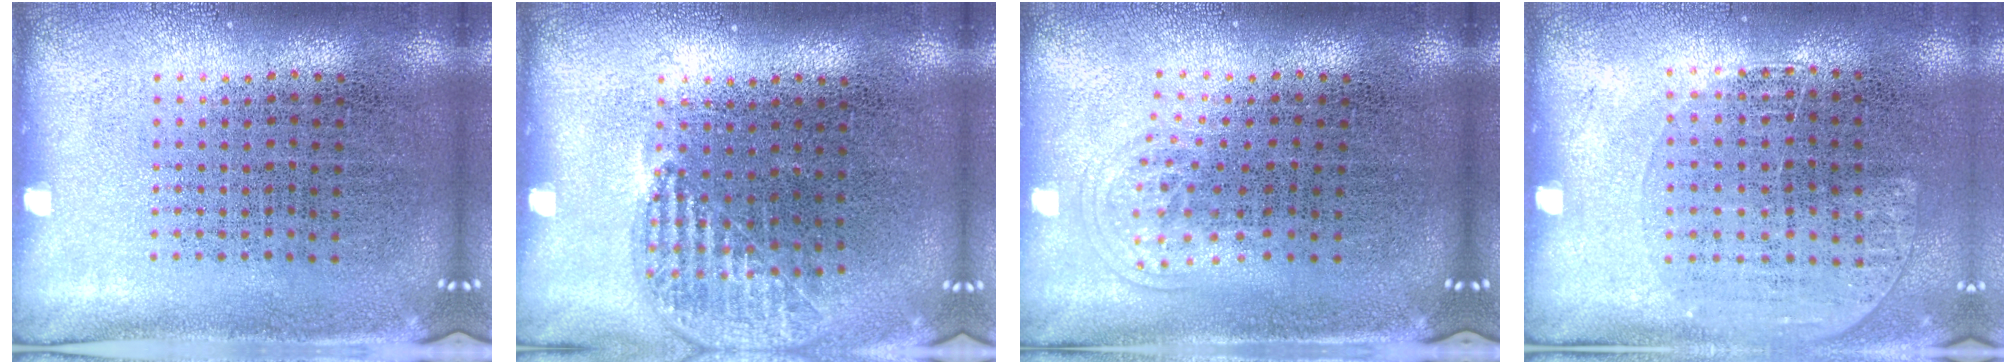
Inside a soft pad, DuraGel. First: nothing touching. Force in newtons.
{"total": 1.0, "press": 1.0, "slide": 0.0}
{"total": 1.0, "press": 0.6, "slide": 0.7}
{"total": 1.2, "press": 1.0, "slide": 0.7}